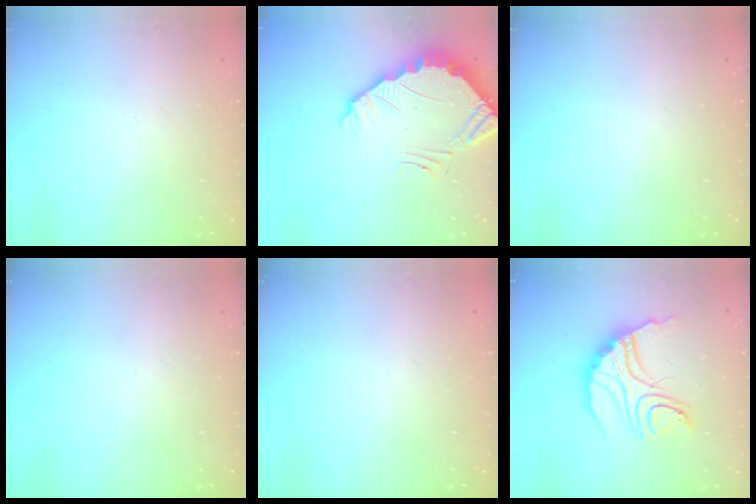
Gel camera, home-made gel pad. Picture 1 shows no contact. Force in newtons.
{"total": 4.2, "press": 4.2, "slide": 0.2}
{"total": 0.0}
{"total": 0.0}
{"total": 0.0}
{"total": 17.0, "press": 16.9, "slide": 1.4}